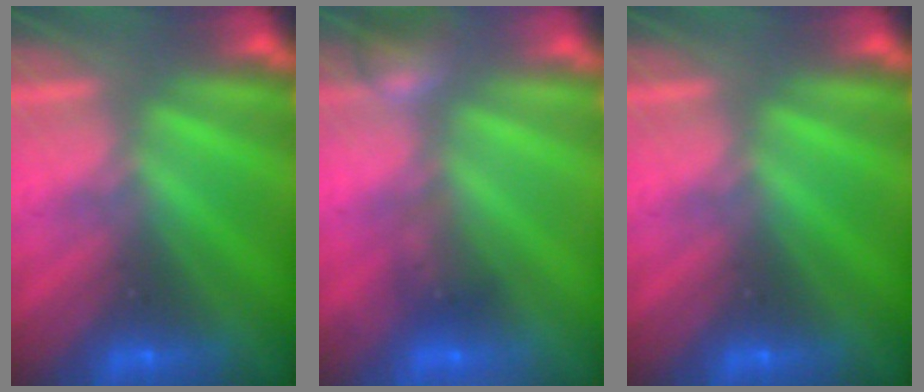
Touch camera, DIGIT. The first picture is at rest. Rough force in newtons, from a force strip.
{"total": 2.4}
{"total": 0.0}